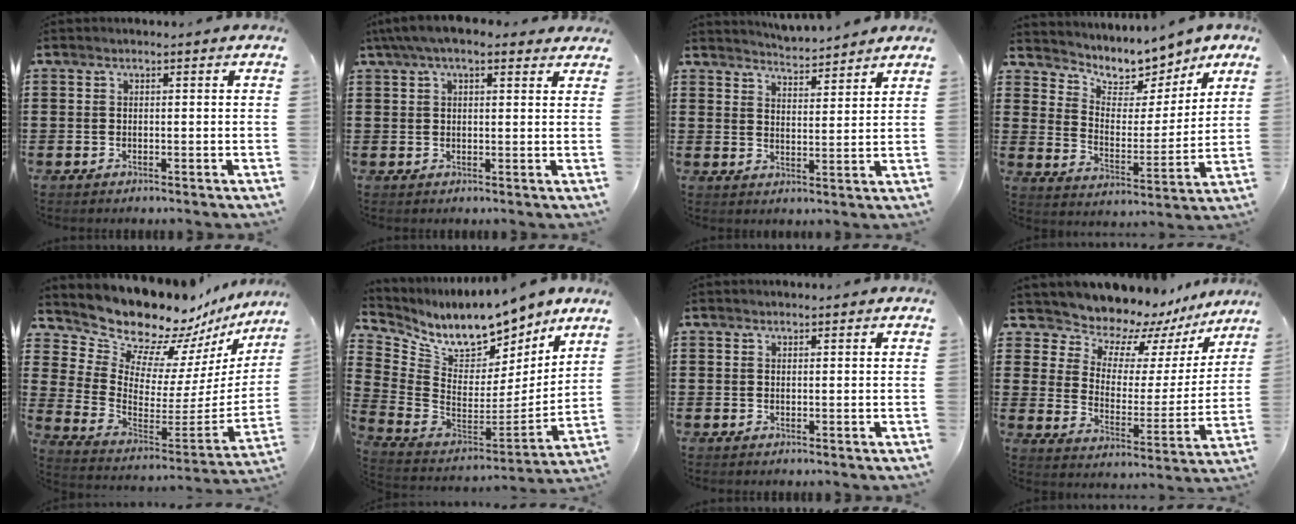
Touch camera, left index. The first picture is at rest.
{"total": 4.8, "force": [3.3, 1.6, 3.2], "torque": [-0.070, 0.005, 0.058]}
{"total": 3.9, "force": [3.9, -0.2, 0.0], "torque": [-0.014, -0.021, 0.070]}
{"total": 7.2, "force": [6.5, 3.0, 0.9], "torque": [-0.053, -0.048, 0.114]}
{"total": 10.9, "force": [10.4, 3.2, 0.8], "torque": [-0.070, -0.098, 0.182]}
{"total": 10.5, "force": [9.1, 3.5, 3.9], "torque": [-0.108, -0.070, 0.161]}
{"total": 0.0}
{"total": 7.7, "force": [7.3, 2.5, 0.1], "torque": [-0.036, -0.070, 0.124]}